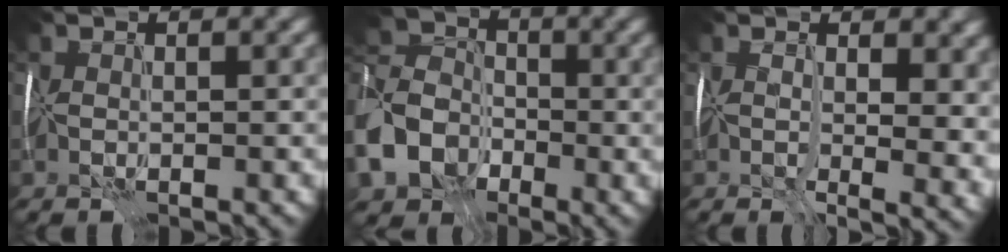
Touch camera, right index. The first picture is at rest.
{"total": 9.5, "force": [-4.4, 6.9, 4.9], "torque": [-0.127, -0.016, -0.105]}
{"total": 9.8, "force": [1.0, 5.2, 8.2], "torque": [-0.085, -0.011, 0.033]}